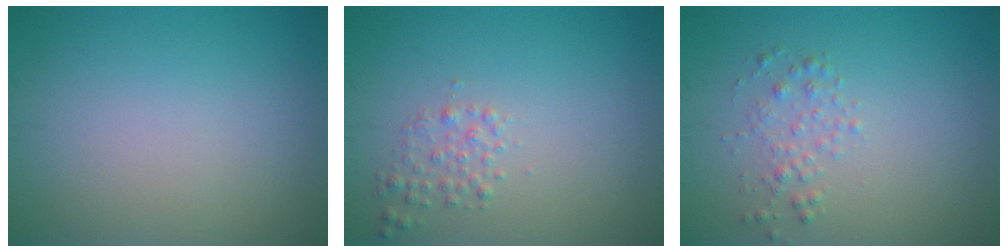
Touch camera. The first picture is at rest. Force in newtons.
{"total": 1.5, "press": 1.5, "slide": 0.0}
{"total": 1.6, "press": 1.6, "slide": 0.0}